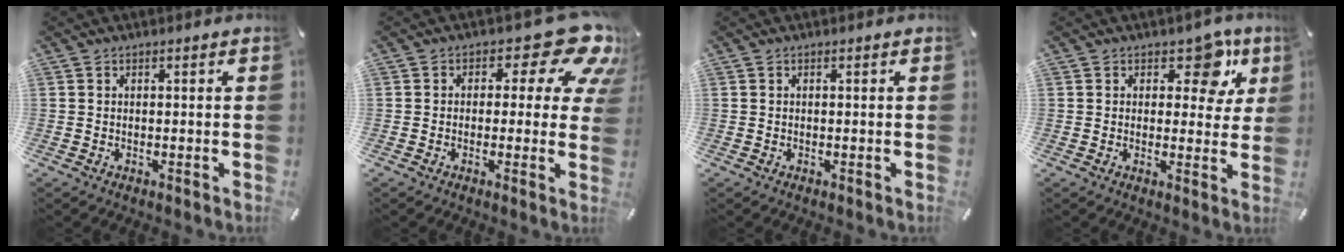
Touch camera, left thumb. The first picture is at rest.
{"total": 13.7, "force": [6.1, 6.4, 10.5], "torque": [-0.132, -0.038, 0.099]}
{"total": 0.0}
{"total": 10.0, "force": [4.8, 5.9, 6.4], "torque": [-0.058, -0.030, 0.076]}